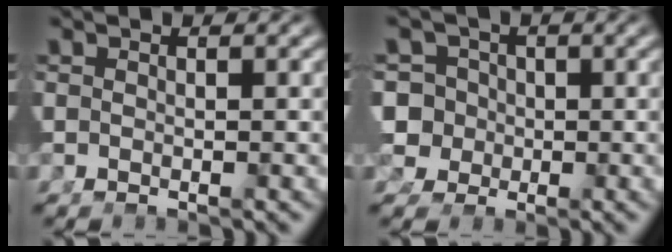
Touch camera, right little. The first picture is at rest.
{"total": 10.8, "force": [-1.1, 10.3, 3.1], "torque": [-0.095, -0.032, -0.024]}